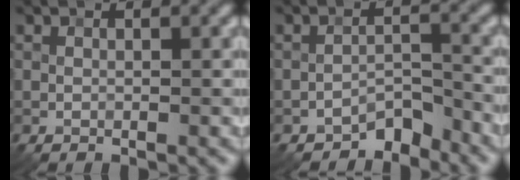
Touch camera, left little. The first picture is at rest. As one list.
[{"total": 3.4, "force": [-3.0, 1.2, 1.2], "torque": [-0.012, 0.010, -0.055]}]